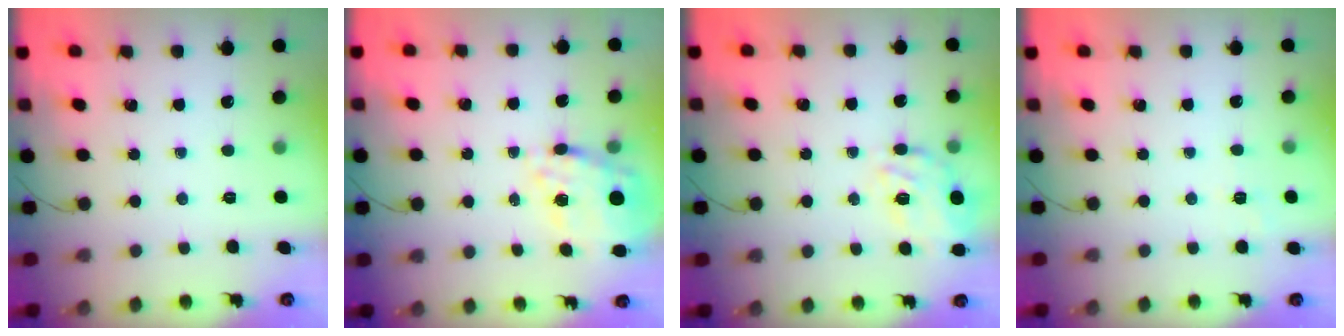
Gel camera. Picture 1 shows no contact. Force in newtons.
{"total": 17.0, "press": 16.7, "slide": 3.4}
{"total": 11.0, "press": 10.7, "slide": 2.8}
{"total": 3.1, "press": 2.7, "slide": 1.5}